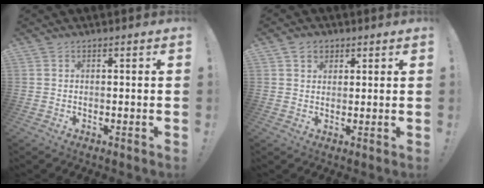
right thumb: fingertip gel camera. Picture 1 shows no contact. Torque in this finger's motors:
{"motor_torque": [0.11, 0.55, 0.12, -0.10, 0.00]}